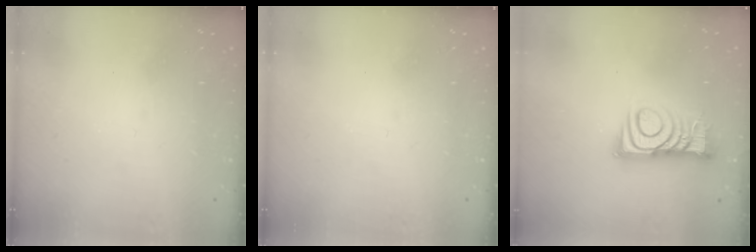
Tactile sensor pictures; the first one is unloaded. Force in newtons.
{"total": 0.0}
{"total": 10.3, "press": 10.3, "slide": 0.4}